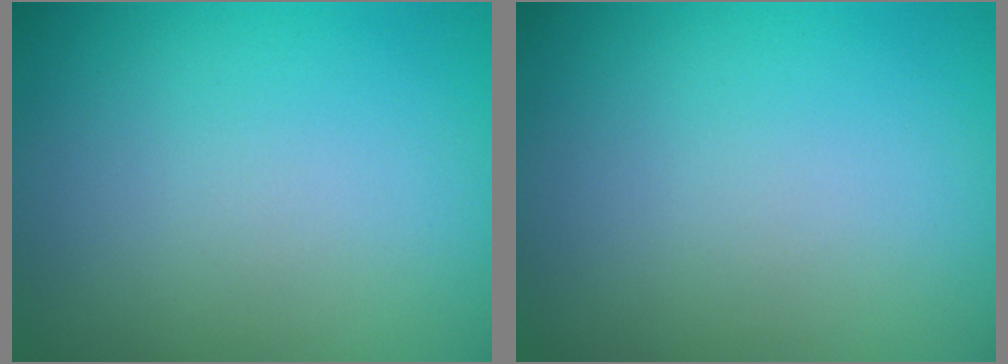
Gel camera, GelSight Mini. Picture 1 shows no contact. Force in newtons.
{"total": 0.0}